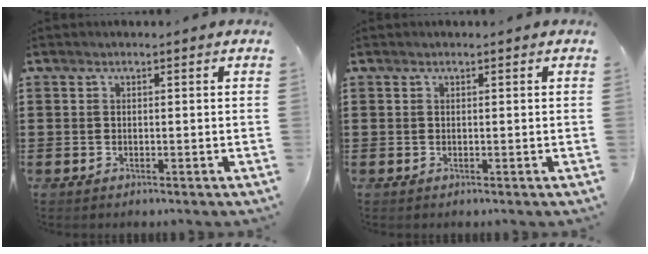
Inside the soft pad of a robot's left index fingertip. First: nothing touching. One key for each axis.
{"total": 0.0}